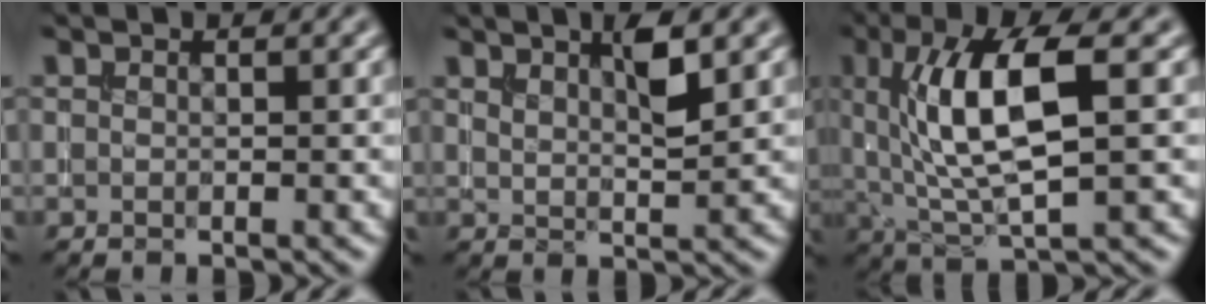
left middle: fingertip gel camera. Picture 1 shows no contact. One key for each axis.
{"total": 3.0, "fx": 1.7, "fy": 0.7, "fz": 2.3, "tx": -0.038, "ty": -0.004, "tz": 0.032}
{"total": 8.7, "fx": 1.8, "fy": 2.7, "fz": 8.1, "tx": -0.150, "ty": -0.001, "tz": 0.035}